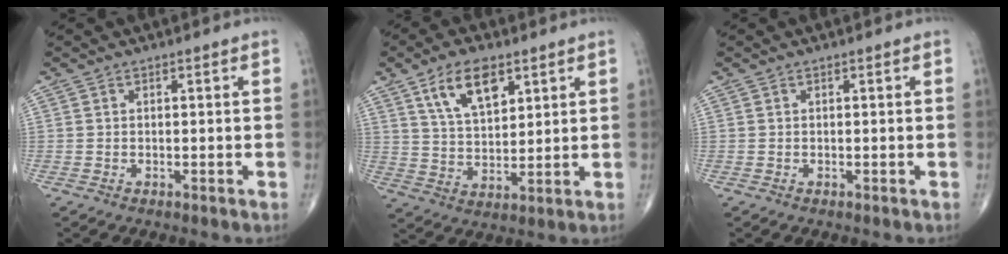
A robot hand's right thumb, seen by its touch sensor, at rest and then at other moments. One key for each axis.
{"total": 10.6, "fx": 5.6, "fy": 5.2, "fz": 7.3, "tx": -0.116, "ty": -0.026, "tz": 0.109}
{"total": 0.0}